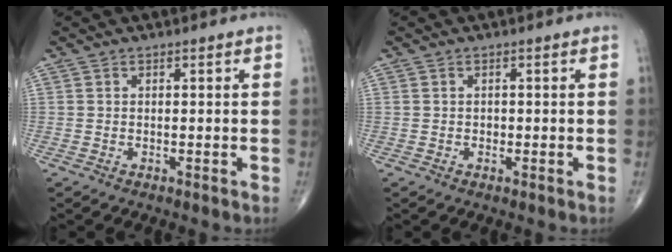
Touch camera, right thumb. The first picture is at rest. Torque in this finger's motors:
{"motor_torque": [-0.08, 0.11, -0.15, 0.05, -0.03]}